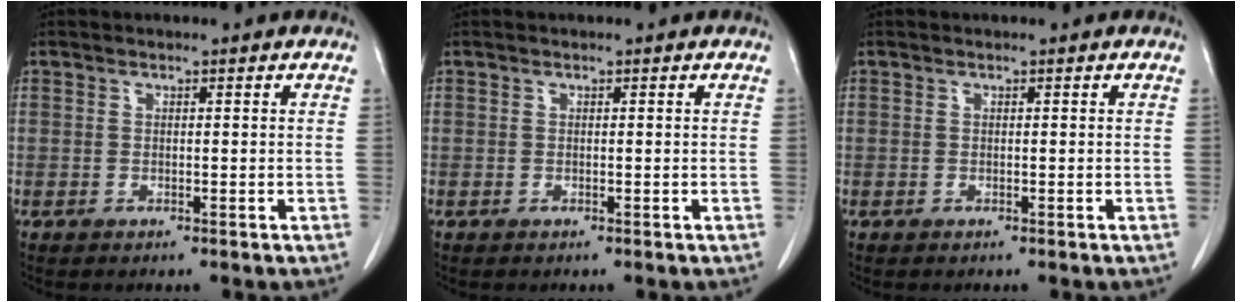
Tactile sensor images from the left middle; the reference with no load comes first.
{"total": 0.0}
{"total": 0.0}